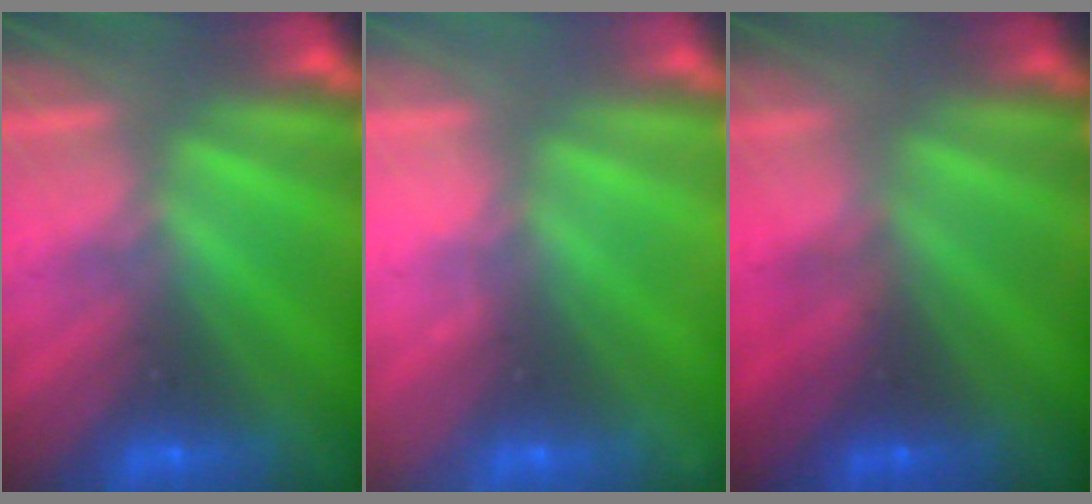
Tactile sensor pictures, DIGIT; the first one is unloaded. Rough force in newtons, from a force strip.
{"total": 2.3}
{"total": 2.2}